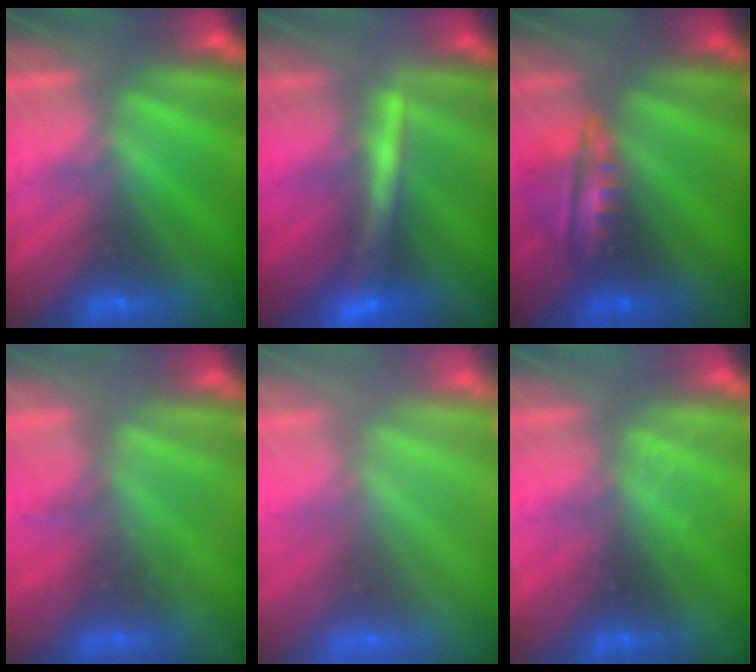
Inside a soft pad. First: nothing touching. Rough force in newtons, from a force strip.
{"total": 2.4}
{"total": 7.9}
{"total": 2.2}
{"total": 6.8}
{"total": 2.1}